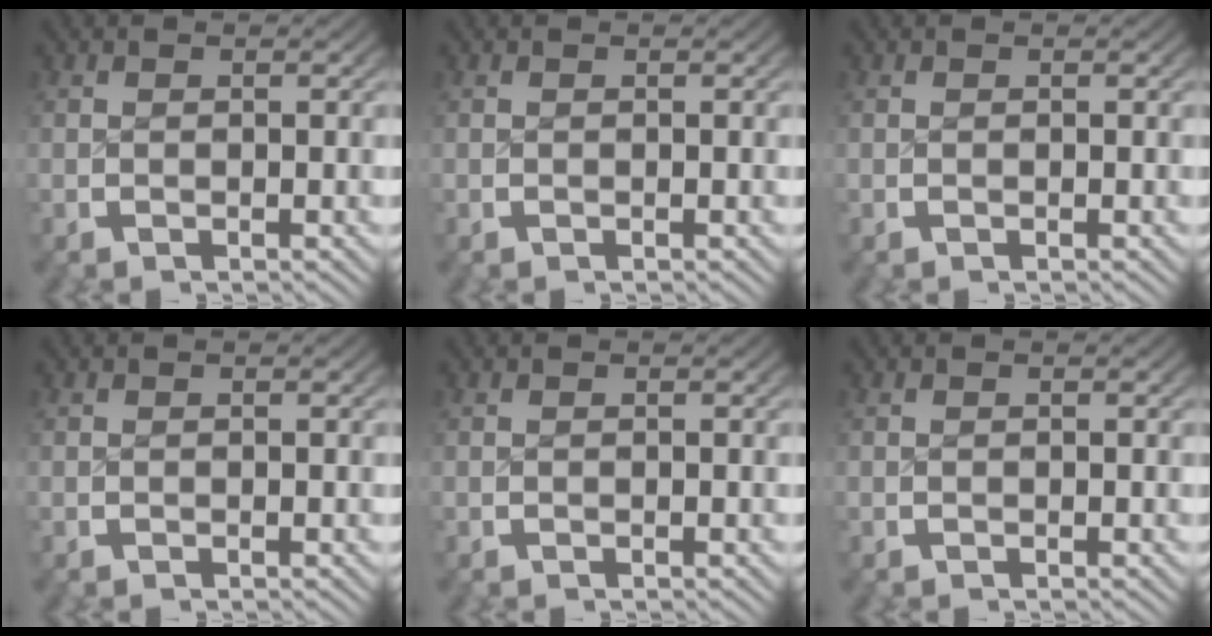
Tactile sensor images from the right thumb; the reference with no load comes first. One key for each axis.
{"total": 0.0}
{"total": 0.0}
{"total": 0.0}
{"total": 0.0}
{"total": 0.0}